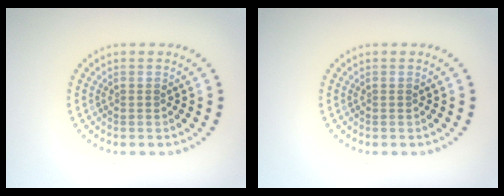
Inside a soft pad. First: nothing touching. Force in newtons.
{"total": 0.0}